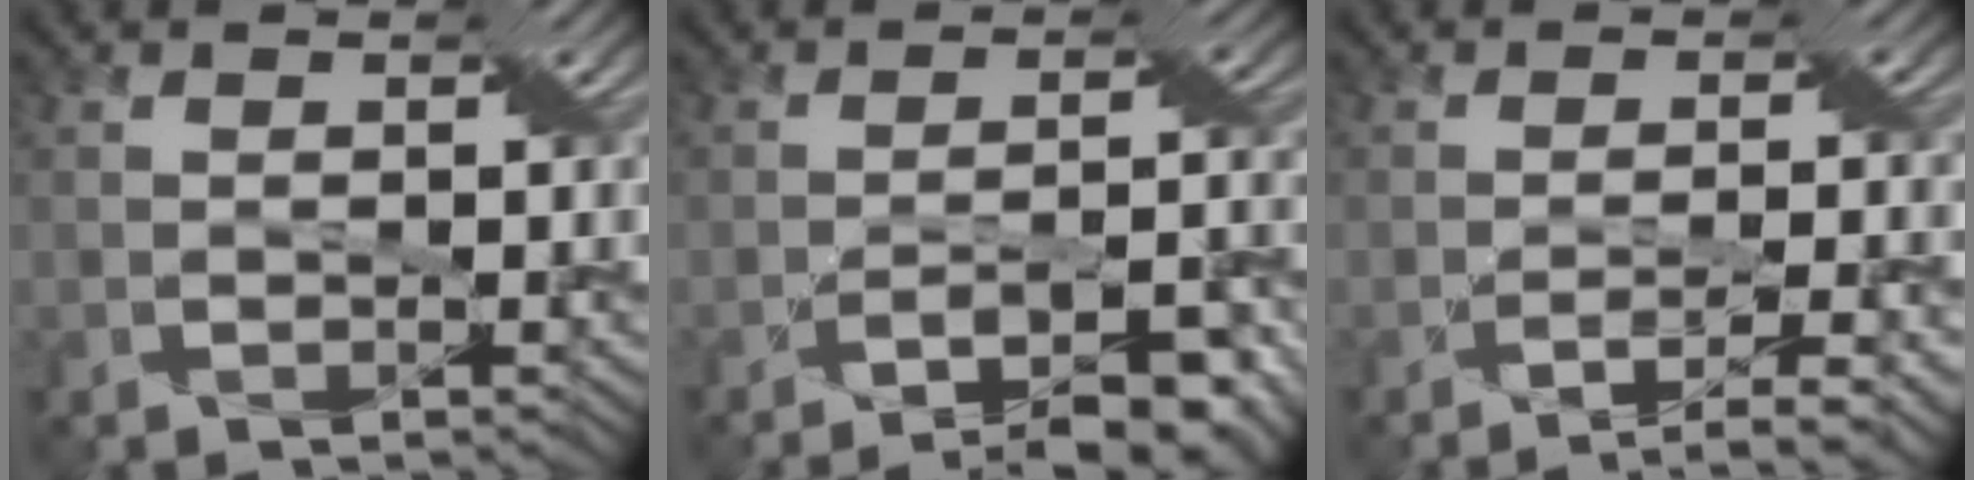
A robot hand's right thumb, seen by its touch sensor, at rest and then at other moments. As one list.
[{"total": 10.1, "force": [-7.3, 2.0, 6.6], "torque": [-0.108, -0.005, -0.104]}, {"total": 4.3, "force": [-2.9, 0.2, 3.2], "torque": [-0.053, -0.005, -0.046]}]